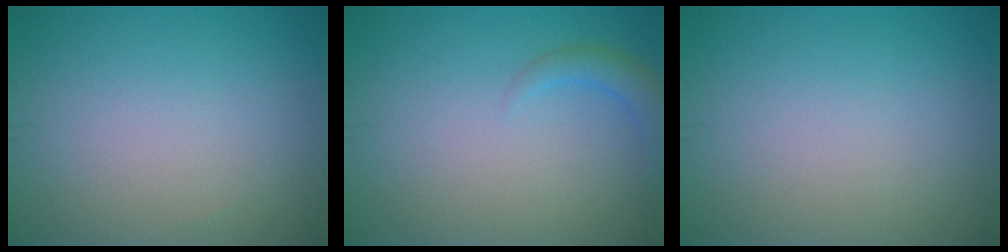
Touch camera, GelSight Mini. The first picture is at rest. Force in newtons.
{"total": 2.0, "press": 1.9, "slide": 0.1}
{"total": 0.0}